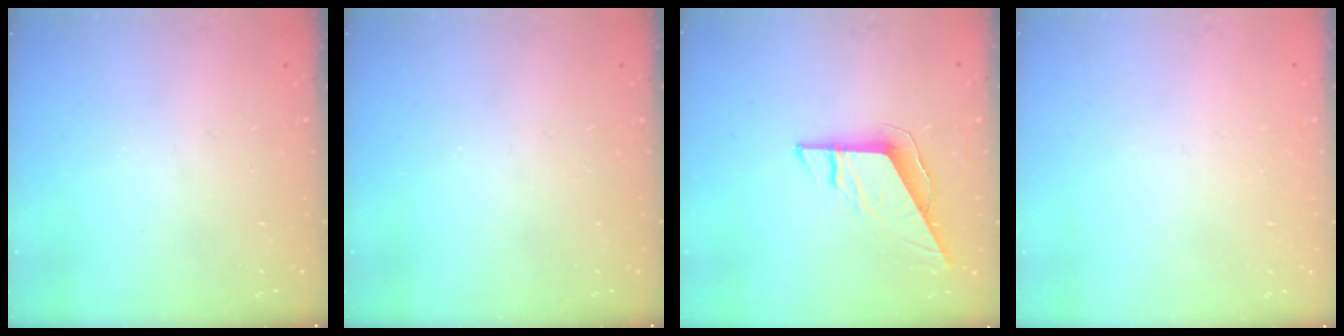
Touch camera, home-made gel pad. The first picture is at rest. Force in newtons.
{"total": 0.0}
{"total": 8.4, "press": 8.3, "slide": 0.7}
{"total": 0.8, "press": 0.8, "slide": 0.1}